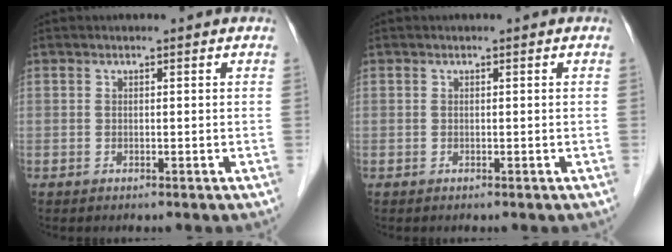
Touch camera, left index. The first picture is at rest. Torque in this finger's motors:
{"motor_torque": [0.00, 0.00, 0.00, 0.00]}